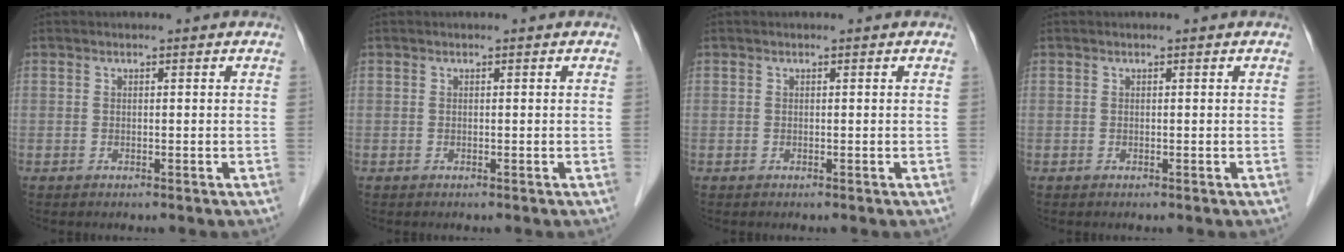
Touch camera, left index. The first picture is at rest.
{"total": 0.0}
{"total": 0.0}
{"total": 0.0}